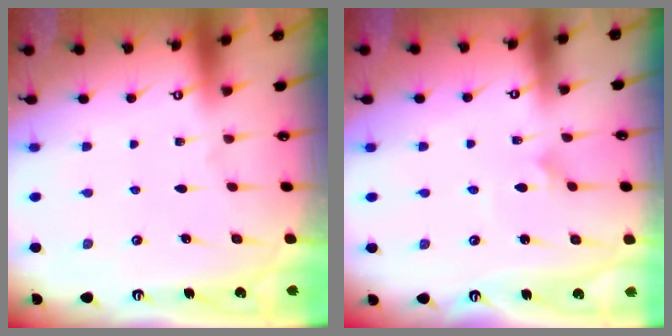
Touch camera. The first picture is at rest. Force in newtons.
{"total": 3.0, "press": 3.0, "slide": 0.2}